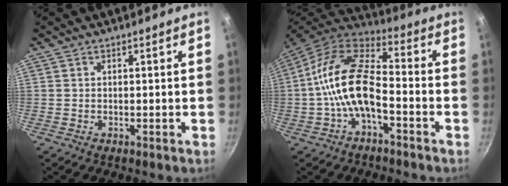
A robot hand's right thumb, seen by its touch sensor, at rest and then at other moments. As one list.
[{"total": 14.2, "force": [-3.6, 7.2, 11.8], "torque": [-0.214, 0.049, -0.082]}]